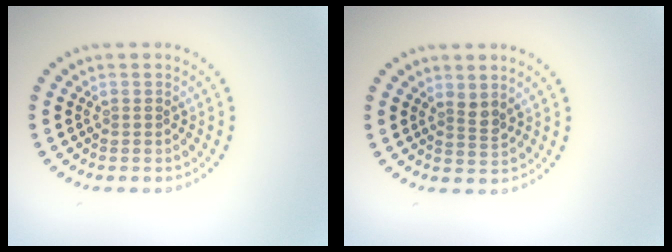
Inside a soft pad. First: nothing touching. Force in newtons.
{"total": 1.4, "press": 1.1, "slide": 1.0}